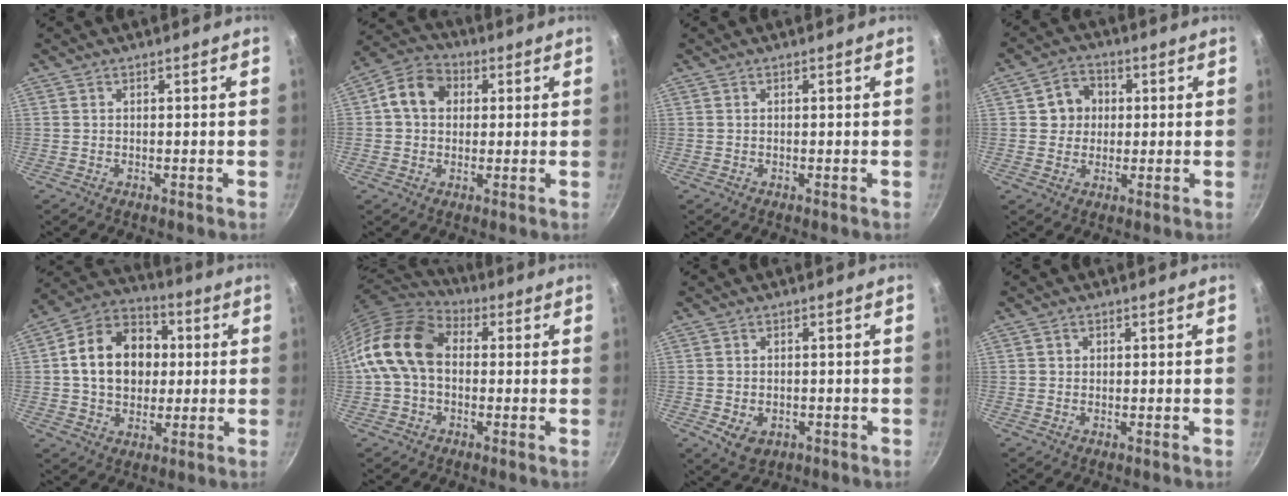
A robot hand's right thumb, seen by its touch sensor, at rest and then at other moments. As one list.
[{"total": 8.8, "force": [1.5, 7.2, 4.8], "torque": [-0.057, 0.017, 0.006]}, {"total": 0.0}, {"total": 6.5, "force": [1.1, 5.9, 2.6], "torque": [-0.004, 0.007, 0.011]}, {"total": 16.5, "force": [1.8, 12.9, 10.2], "torque": [-0.142, 0.025, 0.020]}, {"total": 14.9, "force": [0.7, 10.6, 10.3], "torque": [-0.167, 0.031, -0.006]}, {"total": 5.0, "force": [-1.4, 3.6, 3.1], "torque": [-0.044, -0.002, -0.013]}, {"total": 1.3, "force": [0.2, 1.2, 0.4], "torque": [0.000, 0.001, 0.001]}]